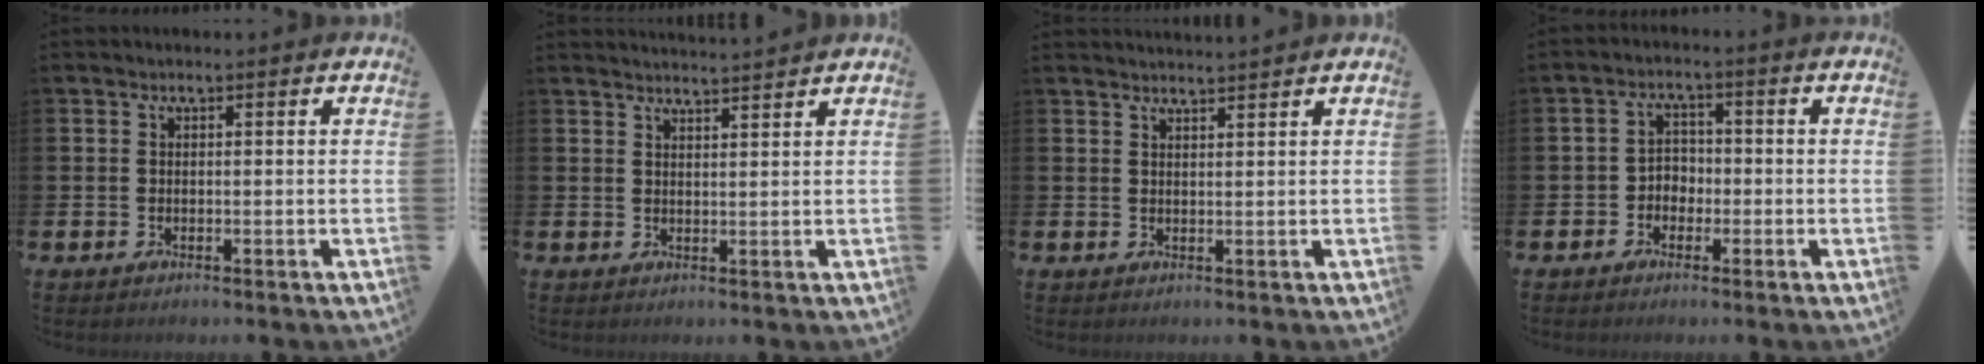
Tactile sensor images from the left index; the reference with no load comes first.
{"total": 2.7, "force": [2.6, -0.3, 0.0], "torque": [0.007, -0.020, 0.046]}
{"total": 2.0, "force": [1.9, -0.3, -0.1], "torque": [0.003, -0.011, 0.035]}
{"total": 2.7, "force": [-1.5, 2.1, 0.8], "torque": [-0.021, 0.007, -0.035]}